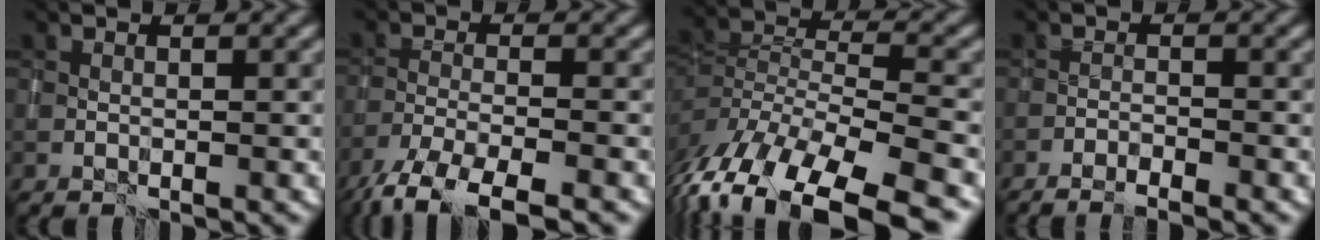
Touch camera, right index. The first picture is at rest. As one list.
[{"total": 6.5, "force": [-5.1, 1.6, 3.8], "torque": [-0.068, -0.008, -0.096]}, {"total": 13.0, "force": [-7.9, 5.0, 9.0], "torque": [-0.183, -0.004, -0.127]}, {"total": 2.6, "force": [-2.2, 0.3, 1.2], "torque": [-0.027, 0.002, -0.039]}]